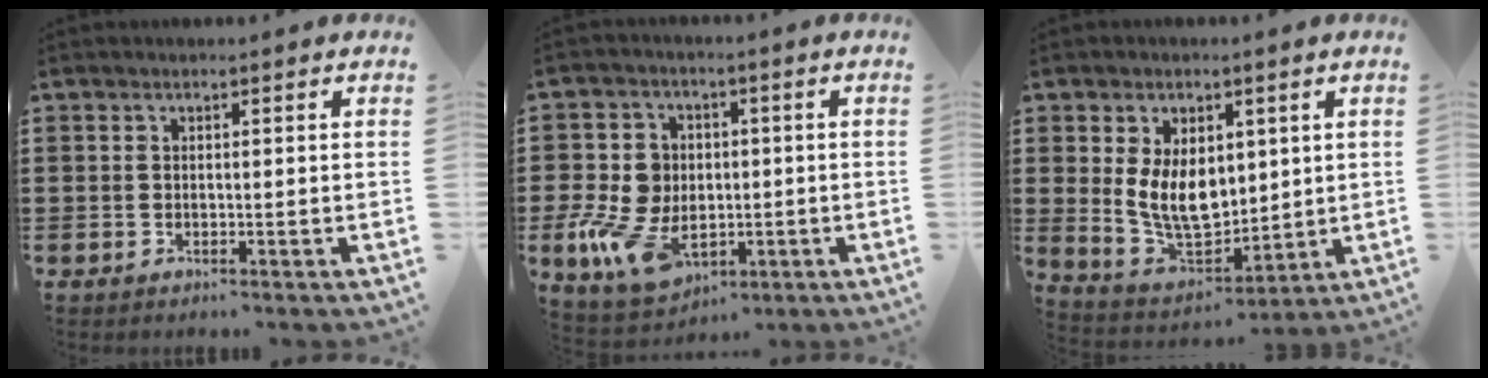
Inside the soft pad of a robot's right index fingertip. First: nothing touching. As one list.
[{"total": 9.6, "force": [-2.3, 7.4, 5.7], "torque": [-0.168, 0.007, -0.046]}, {"total": 8.9, "force": [1.4, 6.0, 6.4], "torque": [-0.135, 0.003, 0.024]}]